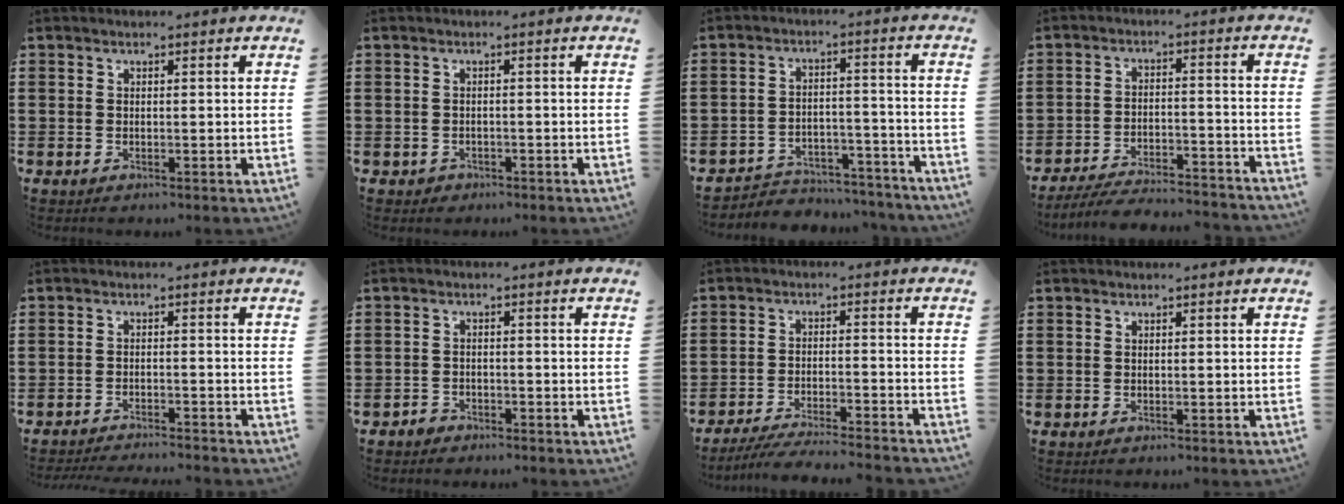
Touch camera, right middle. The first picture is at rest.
{"total": 0.8, "force": [-0.5, 0.5, 0.0], "torque": [-0.003, 0.003, -0.013]}
{"total": 4.6, "force": [-4.5, 1.0, 0.3], "torque": [-0.008, 0.012, -0.095]}
{"total": 5.6, "force": [-5.4, 0.4, 1.5], "torque": [-0.036, -0.002, -0.108]}
{"total": 2.5, "force": [-2.5, -0.3, 0.3], "torque": [-0.009, -0.002, -0.051]}
{"total": 1.7, "force": [-1.6, 0.6, 0.0], "torque": [-0.006, 0.003, -0.035]}
{"total": 5.3, "force": [-5.0, -0.1, 1.6], "torque": [-0.031, -0.009, -0.099]}
{"total": 0.0}